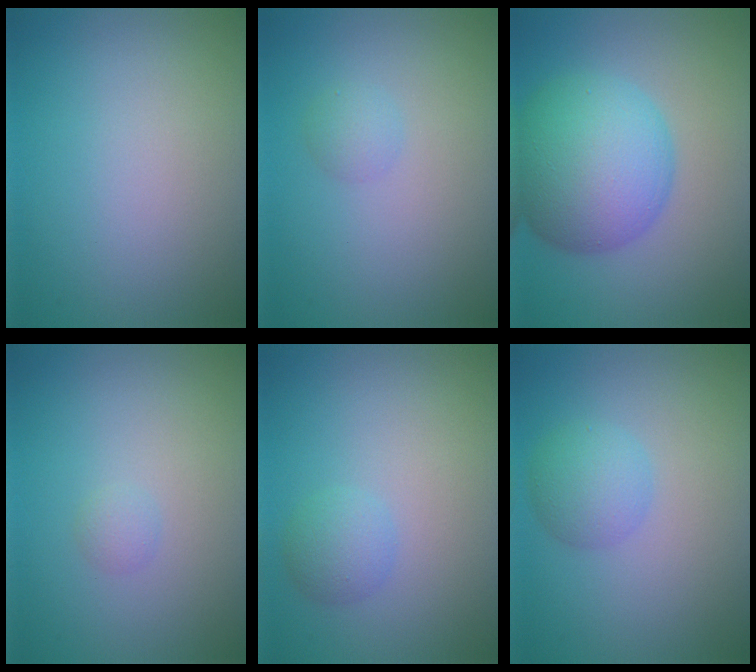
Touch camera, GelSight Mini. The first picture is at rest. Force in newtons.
{"total": 1.2, "press": 1.2, "slide": 0.1}
{"total": 9.7, "press": 9.7, "slide": 0.3}
{"total": 0.8, "press": 0.8, "slide": 0.1}
{"total": 1.8, "press": 1.8, "slide": 0.1}
{"total": 2.8, "press": 2.8, "slide": 0.1}